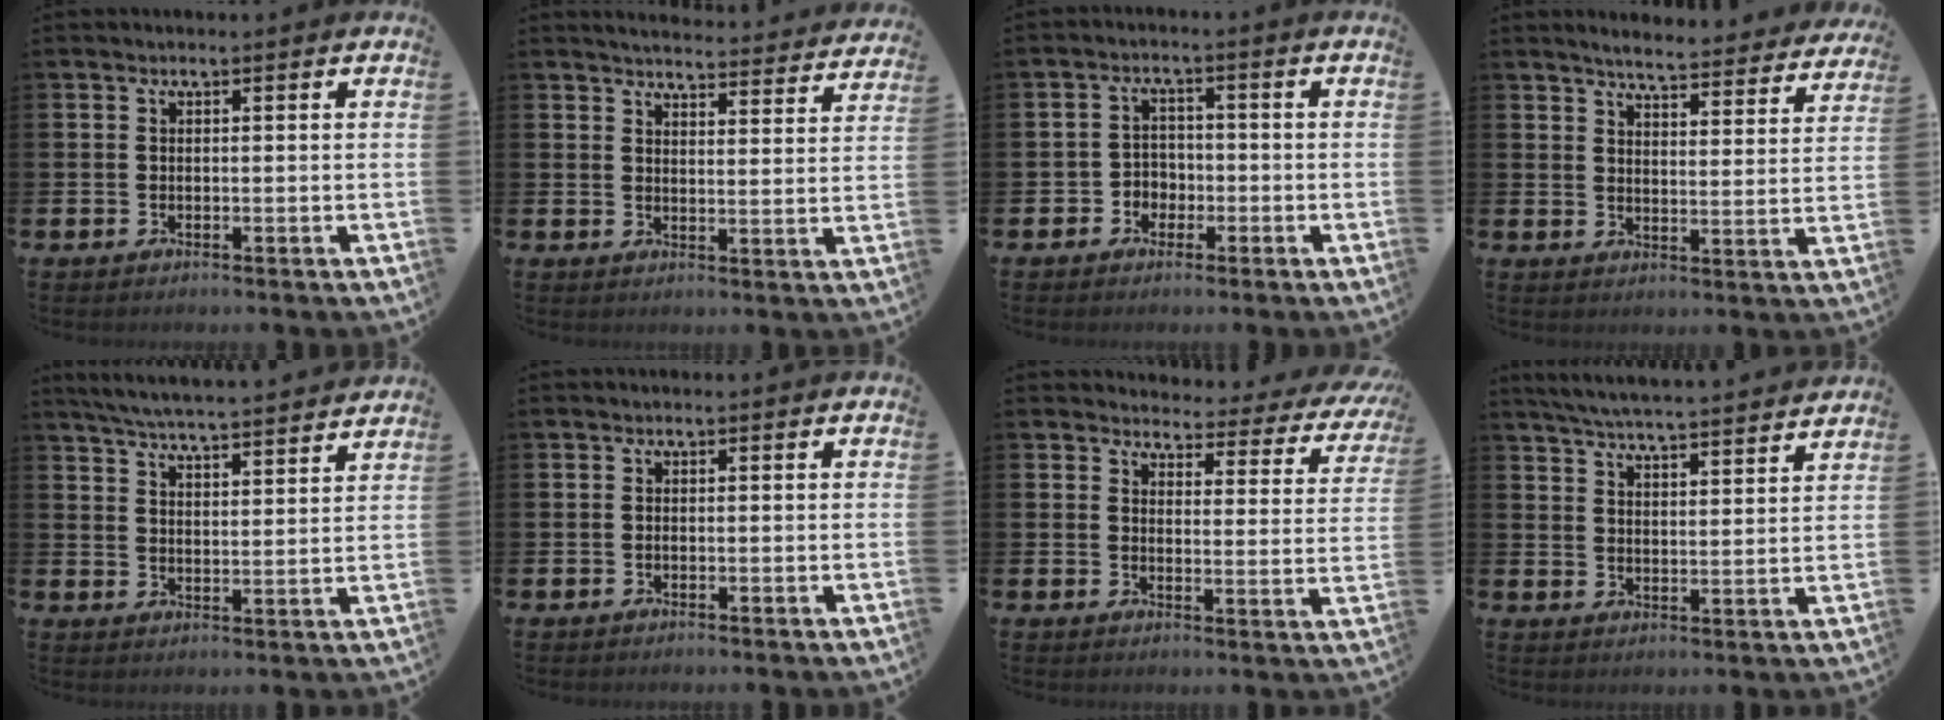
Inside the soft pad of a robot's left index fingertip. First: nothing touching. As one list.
[{"total": 4.2, "force": [4.2, 0.3, 0.4], "torque": [-0.009, -0.040, 0.071]}, {"total": 2.8, "force": [-1.6, 2.3, 0.5], "torque": [-0.025, 0.008, -0.037]}, {"total": 4.7, "force": [4.6, 0.0, 1.1], "torque": [-0.028, -0.039, 0.074]}, {"total": 5.8, "force": [5.7, -0.1, 1.2], "torque": [-0.039, -0.043, 0.100]}, {"total": 0.0}, {"total": 3.4, "force": [3.1, 1.2, 0.6], "torque": [-0.020, -0.036, 0.046]}, {"total": 5.8, "force": [5.7, 0.0, 1.1], "torque": [-0.036, -0.043, 0.099]}]